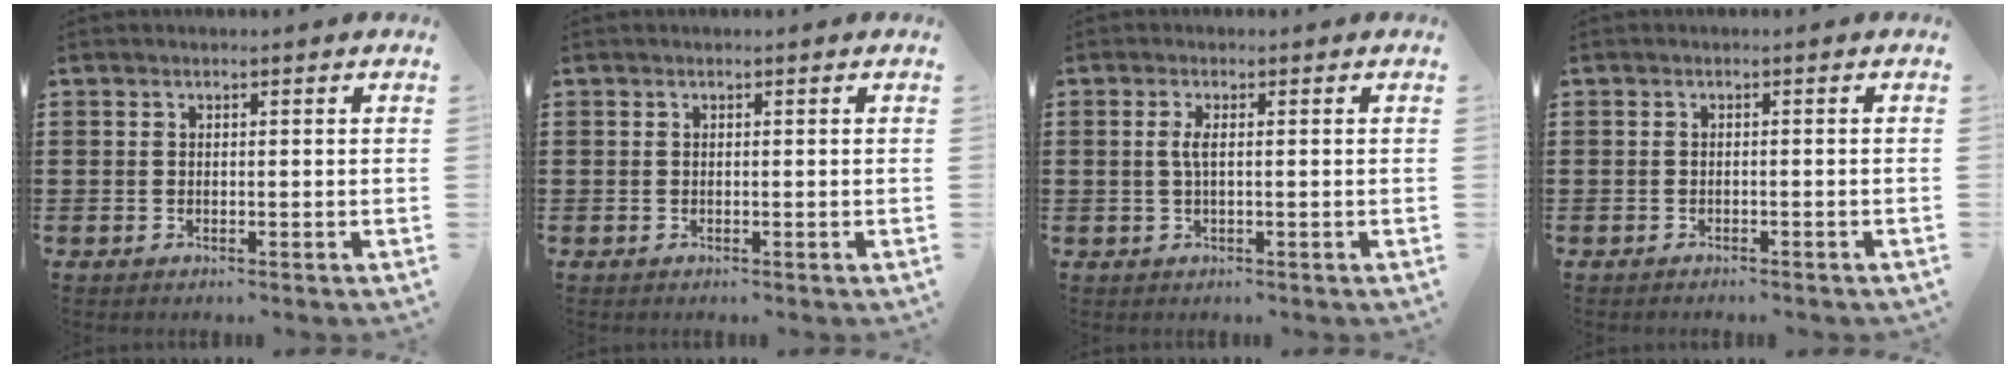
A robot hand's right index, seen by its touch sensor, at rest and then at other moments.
{"total": 0.0}
{"total": 1.9, "force": [0.0, 0.3, 1.9], "torque": [-0.045, -0.004, -0.004]}
{"total": 0.7, "force": [-0.7, 0.1, 0.2], "torque": [-0.005, -0.002, -0.013]}